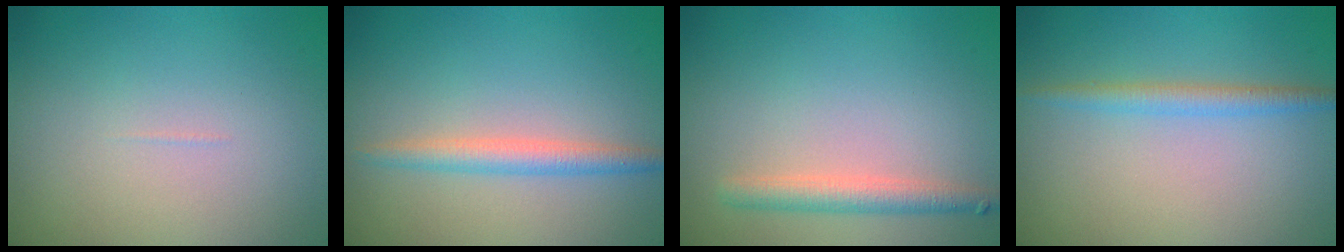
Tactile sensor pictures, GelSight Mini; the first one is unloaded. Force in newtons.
{"total": 2.2, "press": 2.2, "slide": 0.0}
{"total": 2.3, "press": 2.3, "slide": 0.1}
{"total": 1.9, "press": 1.9, "slide": 0.0}